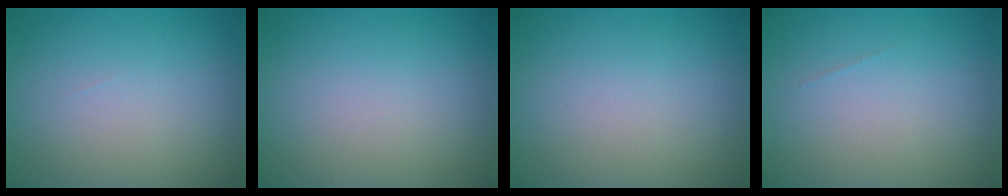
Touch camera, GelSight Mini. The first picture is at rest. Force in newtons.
{"total": 0.0}
{"total": 0.0}
{"total": 0.0}